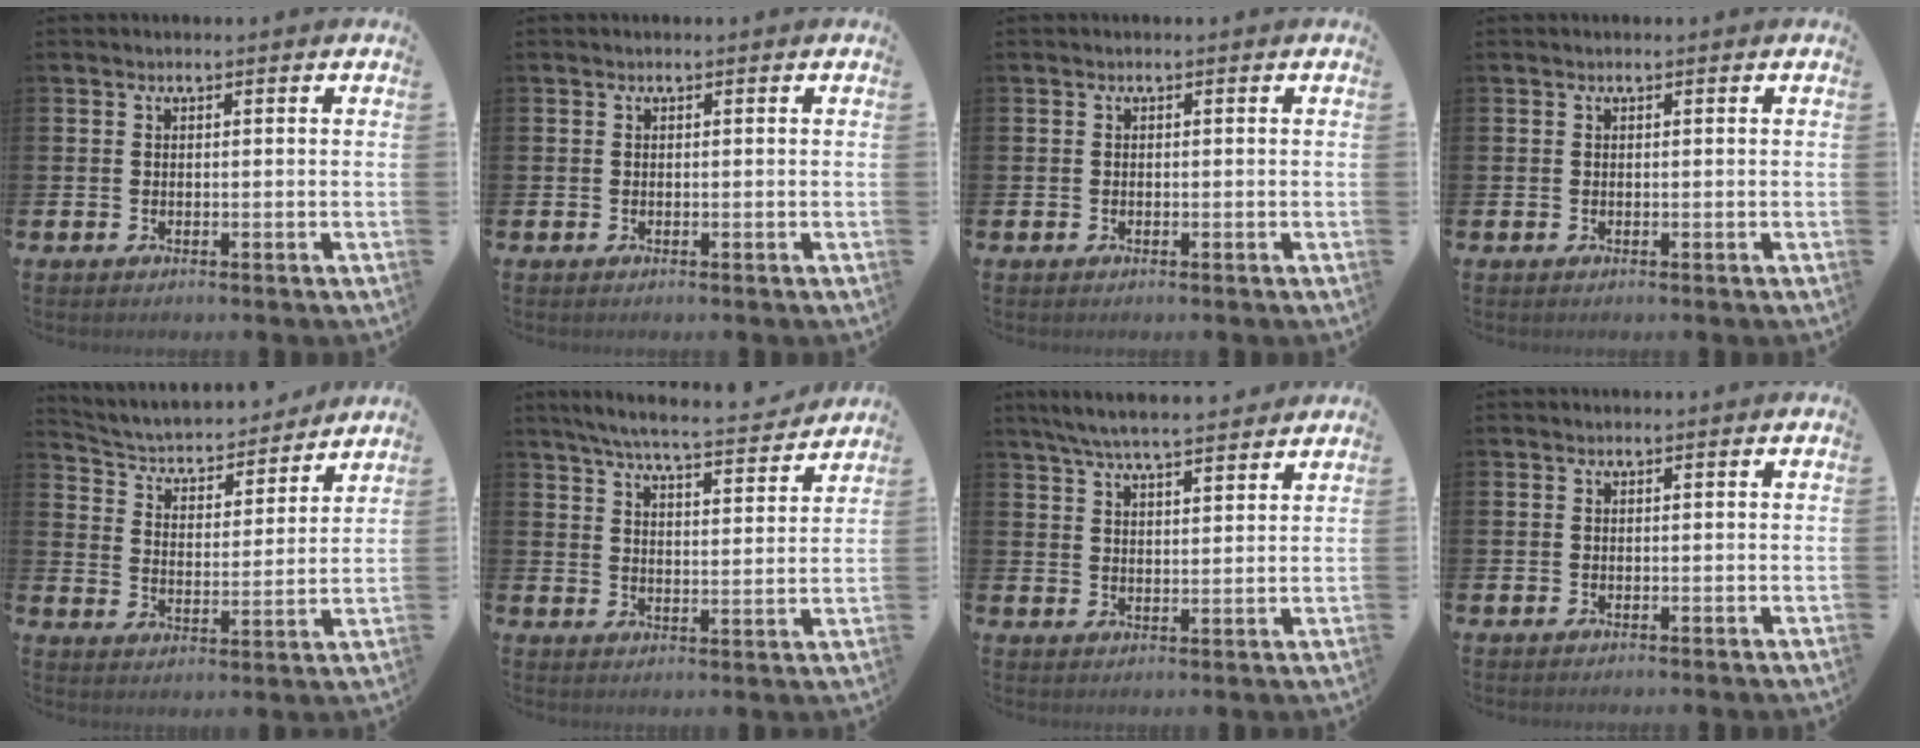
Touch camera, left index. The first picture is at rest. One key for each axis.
{"total": 0.0}
{"total": 0.0}
{"total": 0.0}
{"total": 4.7, "fx": 4.3, "fy": 1.5, "fz": 1.0, "tx": -0.048, "ty": -0.040, "tz": 0.065}
{"total": 6.5, "fx": 6.1, "fy": 0.3, "fz": 2.2, "tx": -0.058, "ty": -0.042, "tz": 0.102}
{"total": 6.3, "fx": 6.1, "fy": 0.6, "fz": 1.8, "tx": -0.049, "ty": -0.027, "tz": 0.108}
{"total": 0.0}